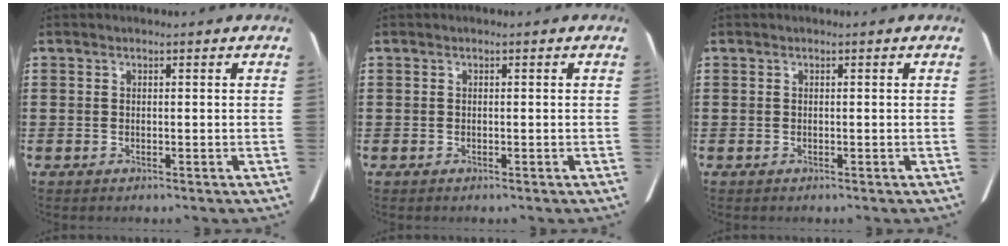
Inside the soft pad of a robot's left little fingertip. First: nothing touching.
{"total": 0.0}
{"total": 0.0}